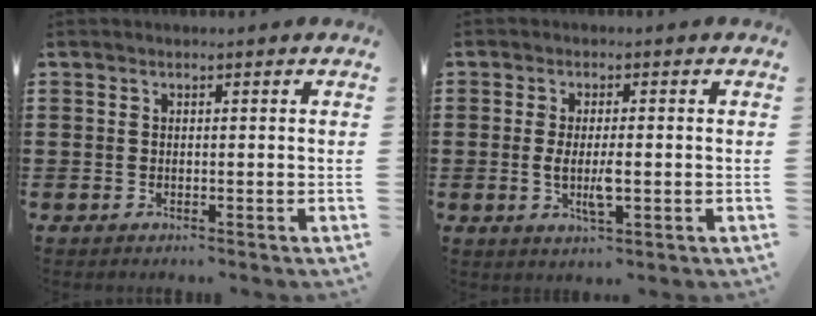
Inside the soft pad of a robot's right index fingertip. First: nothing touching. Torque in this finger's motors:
{"motor_torque": [1.53, 0.61, 0.34, 0.09]}